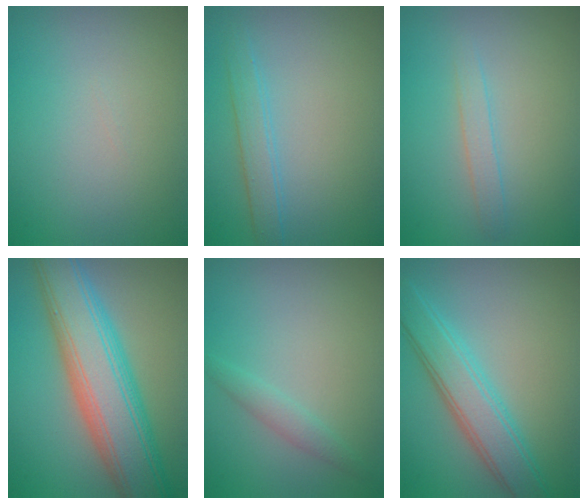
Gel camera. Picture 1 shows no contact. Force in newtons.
{"total": 2.1, "press": 2.1, "slide": 0.1}
{"total": 1.4, "press": 1.4, "slide": 0.1}
{"total": 10.1, "press": 10.1, "slide": 0.4}
{"total": 1.4, "press": 1.4, "slide": 0.0}
{"total": 4.8, "press": 4.8, "slide": 0.2}